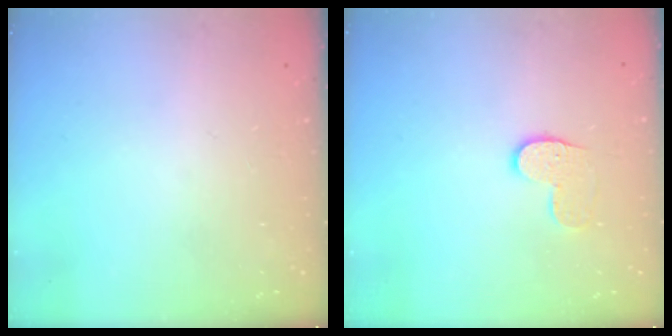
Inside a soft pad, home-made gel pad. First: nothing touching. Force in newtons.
{"total": 8.2, "press": 8.2, "slide": 0.3}